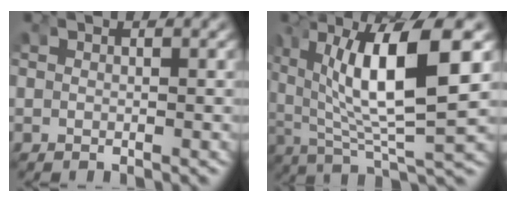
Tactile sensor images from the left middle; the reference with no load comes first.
{"total": 10.6, "force": [1.8, 3.7, 9.8], "torque": [-0.172, -0.002, 0.041]}